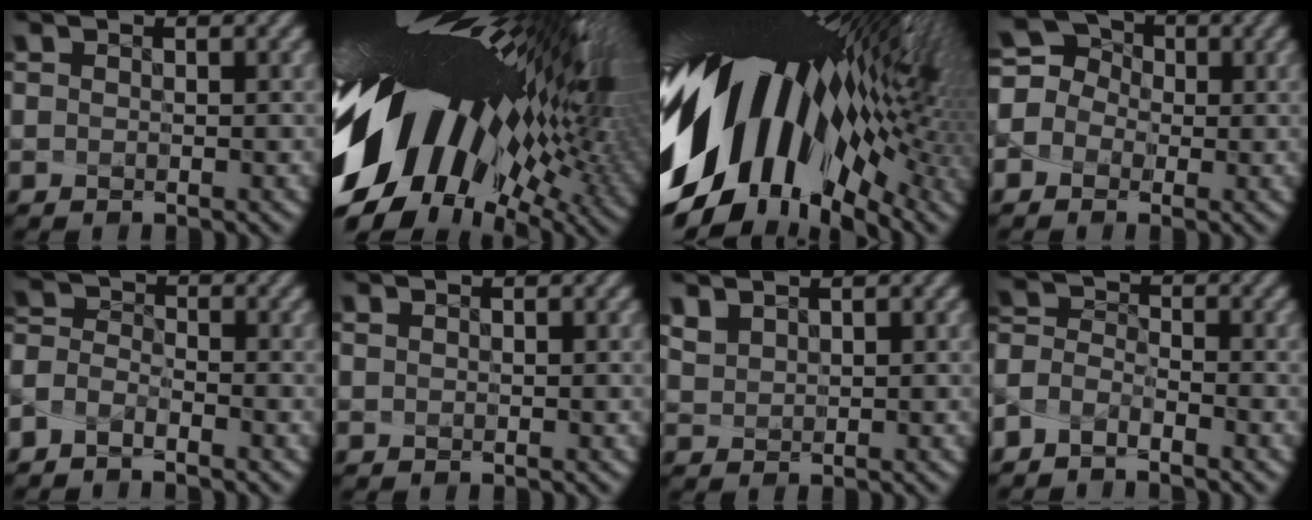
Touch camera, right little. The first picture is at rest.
{"total": 18.4, "force": [-0.5, 8.9, 16.1], "torque": [-0.280, -0.048, -0.003]}
{"total": 17.5, "force": [-1.7, 9.3, 14.7], "torque": [-0.255, -0.030, -0.025]}
{"total": 3.5, "force": [-1.8, 3.0, -0.2], "torque": [0.011, 0.018, -0.051]}
{"total": 3.2, "force": [-3.1, -0.3, -0.6], "torque": [0.003, -0.009, -0.056]}
{"total": 0.7, "force": [0.5, 0.4, 0.4], "torque": [-0.017, 0.007, 0.009]}
{"total": 2.3, "force": [1.6, 1.2, 1.1], "torque": [-0.051, 0.010, 0.040]}
{"total": 3.5, "force": [-3.4, -0.2, -0.5], "torque": [0.002, -0.009, -0.064]}